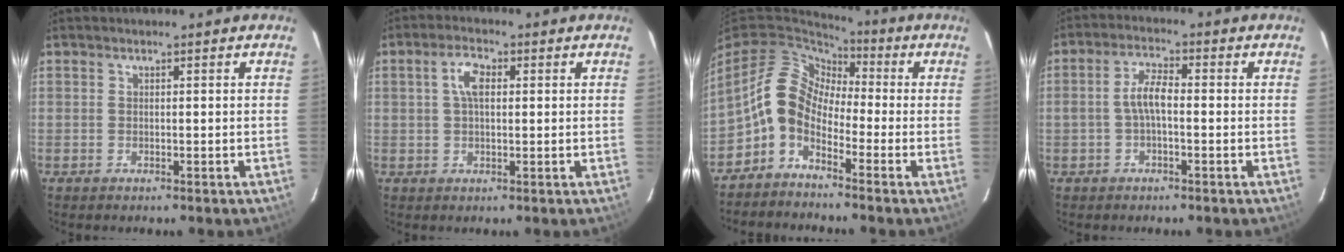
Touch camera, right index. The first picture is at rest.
{"total": 4.2, "force": [0.9, 2.1, 3.5], "torque": [-0.069, 0.012, 0.018]}
{"total": 9.1, "force": [-2.8, 6.5, 5.7], "torque": [-0.113, 0.020, -0.072]}
{"total": 4.2, "force": [-0.8, 1.5, 3.8], "torque": [-0.077, 0.016, -0.016]}